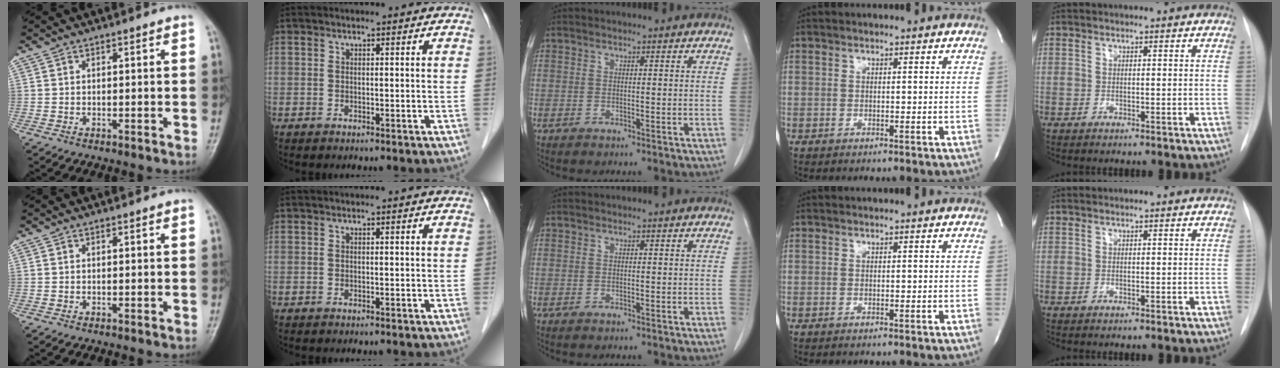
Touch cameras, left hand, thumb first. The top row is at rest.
{}